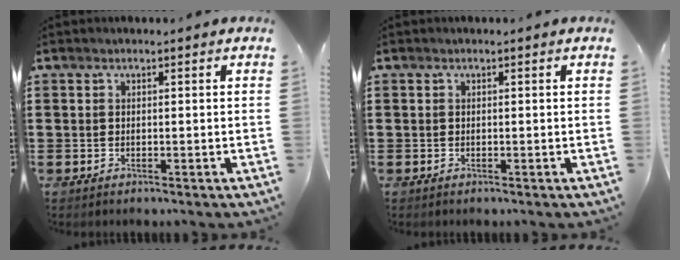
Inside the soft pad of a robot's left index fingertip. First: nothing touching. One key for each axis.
{"total": 0.0}